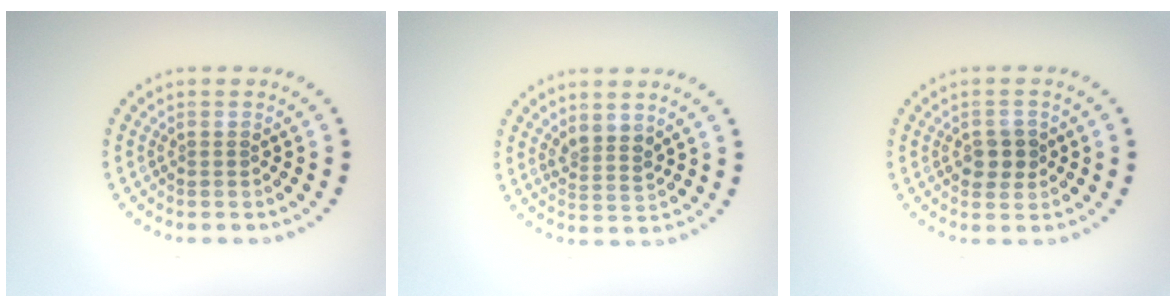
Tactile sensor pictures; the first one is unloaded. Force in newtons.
{"total": 2.0, "press": 1.6, "slide": 1.2}
{"total": 2.2, "press": 2.2, "slide": 0.4}